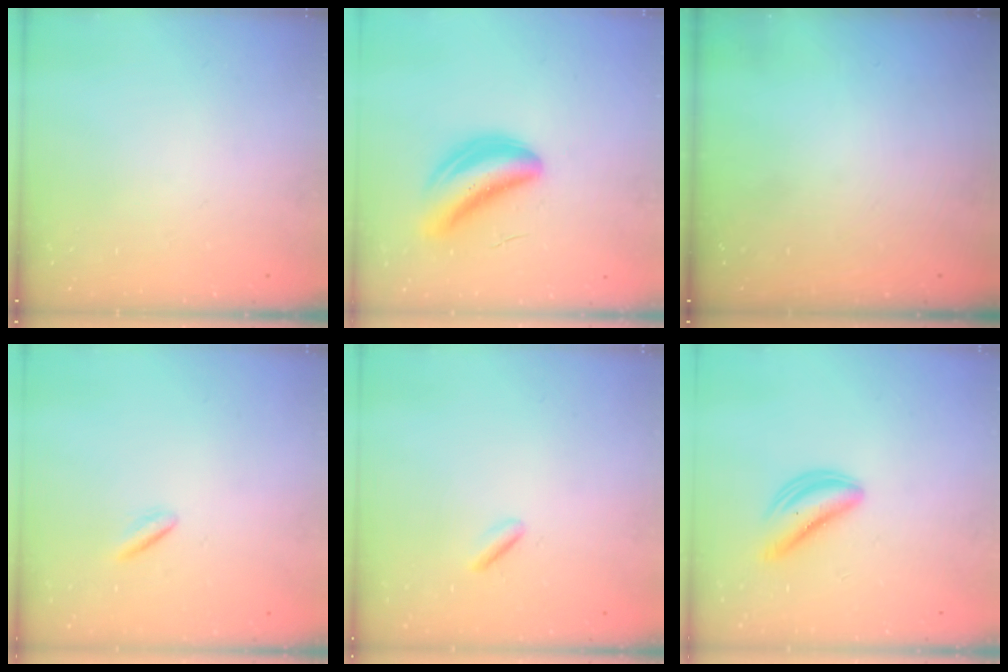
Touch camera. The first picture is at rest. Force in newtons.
{"total": 6.6, "press": 6.1, "slide": 2.7}
{"total": 0.0}
{"total": 0.9, "press": 0.7, "slide": 0.6}
{"total": 1.1, "press": 0.9, "slide": 0.7}
{"total": 4.7, "press": 4.7, "slide": 0.4}